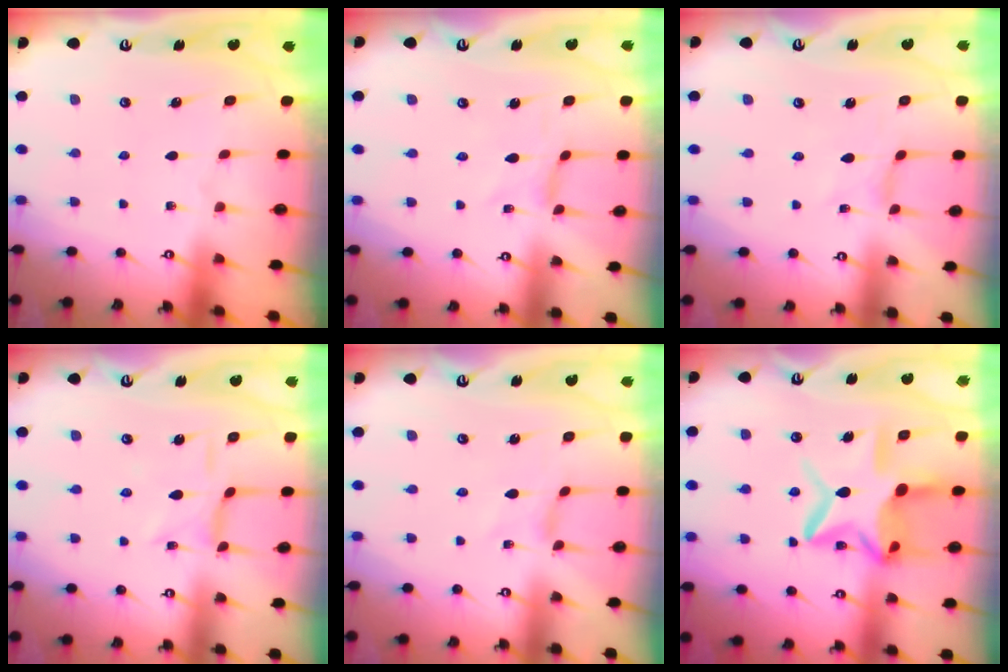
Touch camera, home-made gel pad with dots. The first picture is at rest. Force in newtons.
{"total": 0.0}
{"total": 0.6, "press": 0.6, "slide": 0.1}
{"total": 1.7, "press": 1.7, "slide": 0.3}
{"total": 0.0}
{"total": 15.7, "press": 15.6, "slide": 1.2}